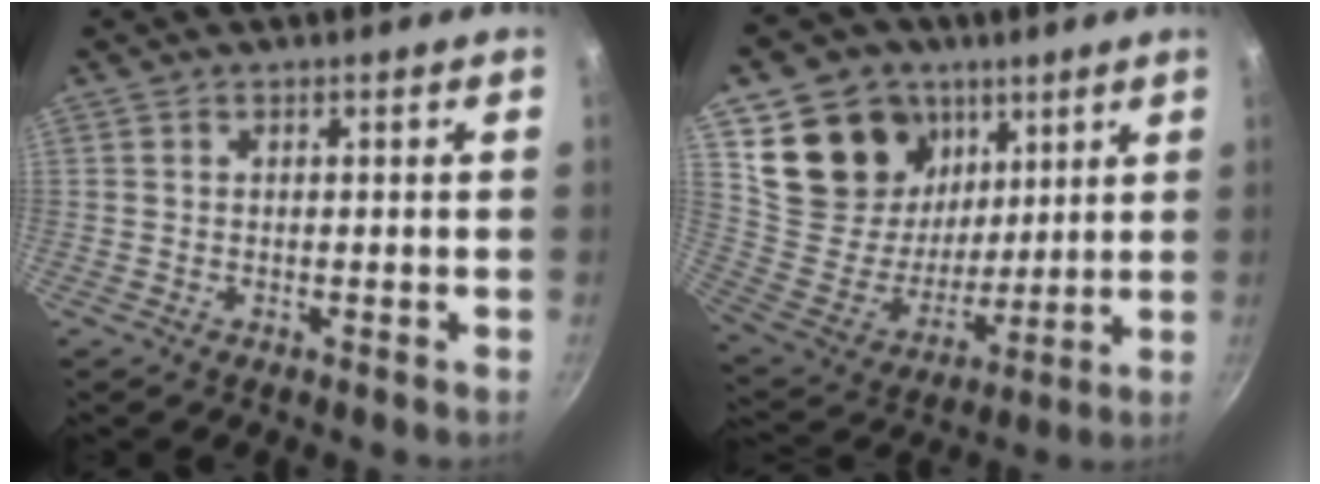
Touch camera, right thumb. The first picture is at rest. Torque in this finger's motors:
{"motor_torque": [-1.49, 2.09, 0.22, -0.01, 0.05]}